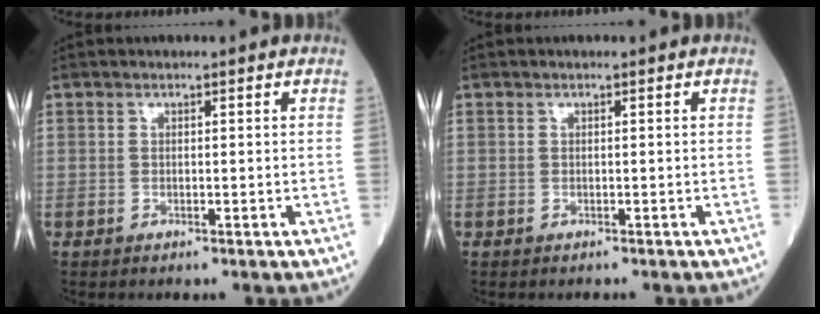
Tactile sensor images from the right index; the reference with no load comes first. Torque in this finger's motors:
{"motor_torque": [0.01, -0.02, -0.06, 0.01]}